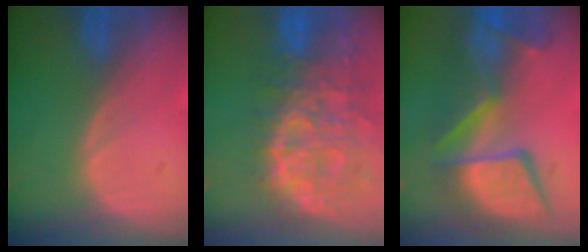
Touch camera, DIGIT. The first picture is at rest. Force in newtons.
{"total": 13.6, "press": 11.1, "slide": 7.8}
{"total": 11.5, "press": 10.7, "slide": 4.4}